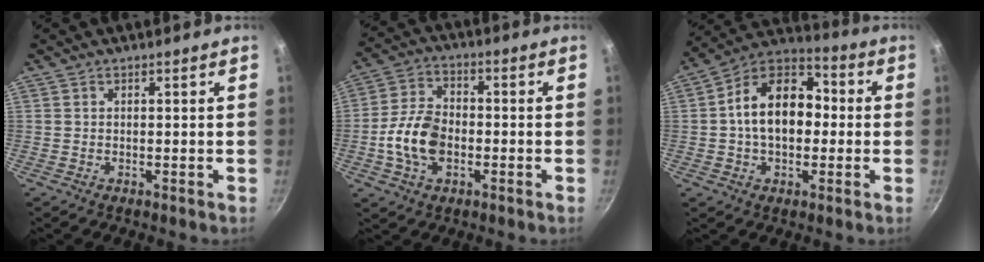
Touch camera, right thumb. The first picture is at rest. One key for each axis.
{"total": 10.6, "fx": -2.4, "fy": 6.9, "fz": 7.7, "tx": -0.136, "ty": 0.025, "tz": -0.051}
{"total": 15.9, "fx": 0.2, "fy": 10.8, "fz": 11.7, "tx": -0.153, "ty": 0.040, "tz": -0.018}